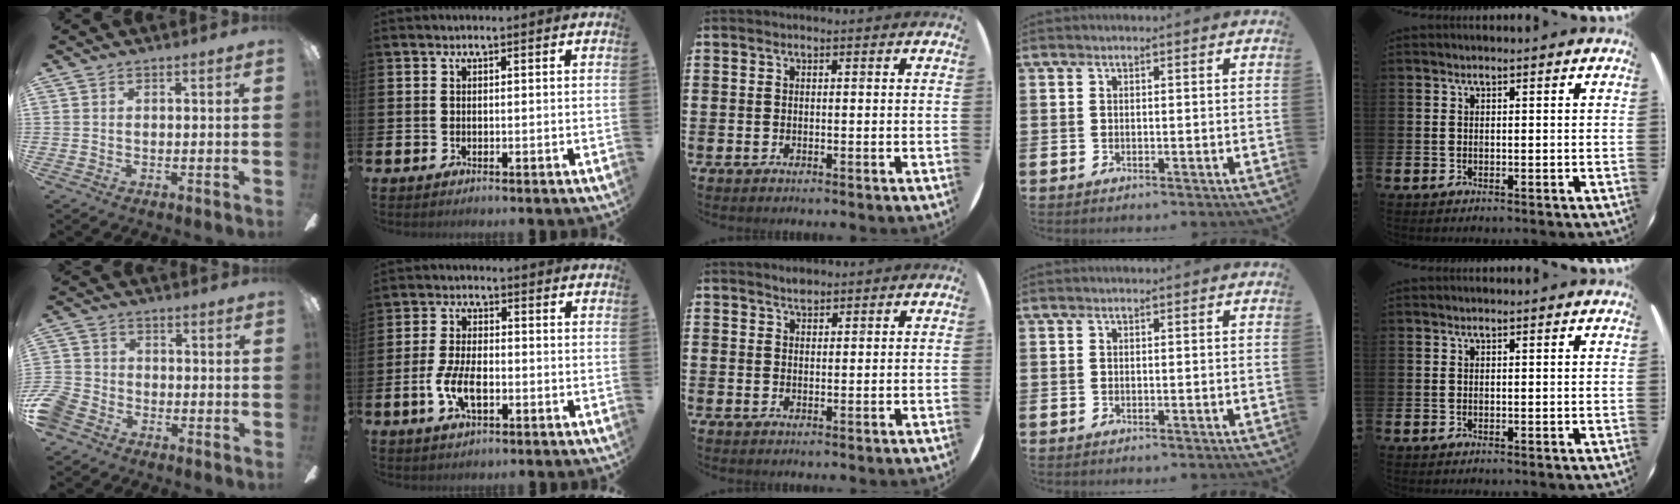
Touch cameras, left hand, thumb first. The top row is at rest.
{"thumb": {"total": 7.1, "force": [-4.3, 4.8, 3.0], "torque": [-0.079, 0.023, -0.085]}, "index": {"total": 5.6, "force": [-1.6, 2.5, 4.7], "torque": [-0.092, 0.002, -0.029]}, "middle": {"total": 1.5, "force": [1.4, 0.3, 0.1], "torque": [-0.002, 0.002, 0.027]}}